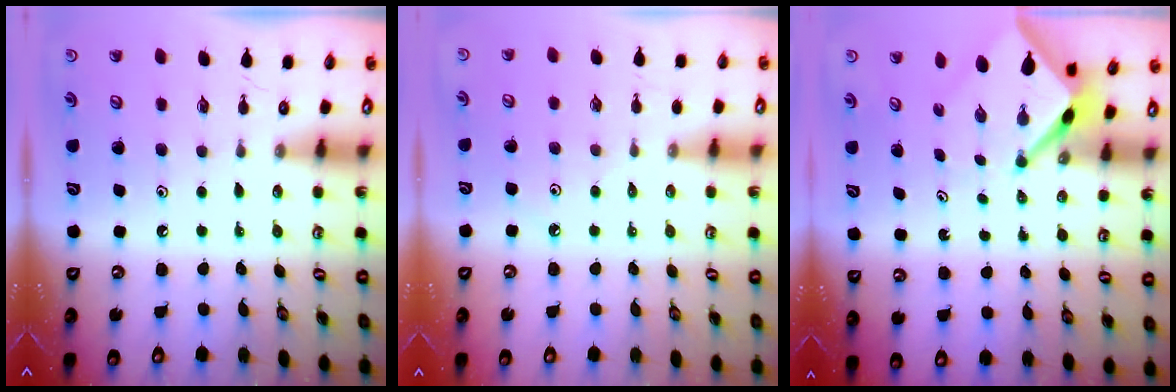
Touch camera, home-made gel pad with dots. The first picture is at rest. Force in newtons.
{"total": 1.5, "press": 1.4, "slide": 0.4}
{"total": 3.8, "press": 3.8, "slide": 0.2}